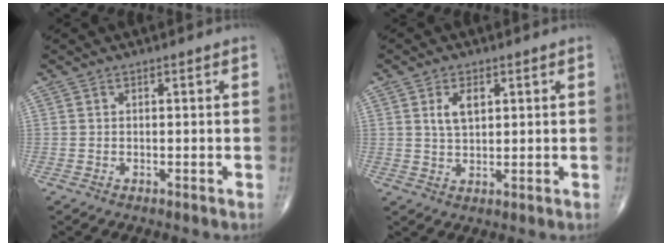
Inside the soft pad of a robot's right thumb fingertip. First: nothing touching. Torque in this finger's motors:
{"motor_torque": [-0.11, 0.12, 0.40, 0.06, 0.12]}